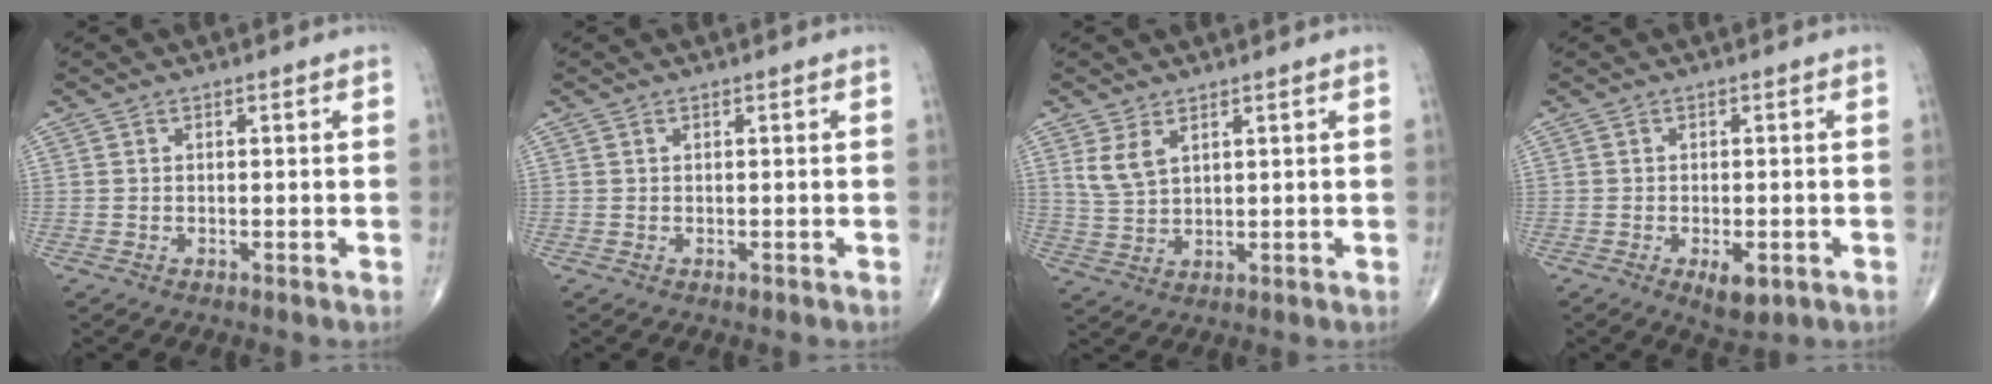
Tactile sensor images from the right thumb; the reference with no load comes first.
{"total": 0.6, "force": [0.0, 0.4, 0.5], "torque": [-0.008, -0.001, 0.002]}
{"total": 4.5, "force": [2.3, 2.3, 3.1], "torque": [-0.061, -0.010, 0.056]}
{"total": 4.6, "force": [-1.8, 2.1, 3.7], "torque": [-0.049, -0.004, -0.018]}